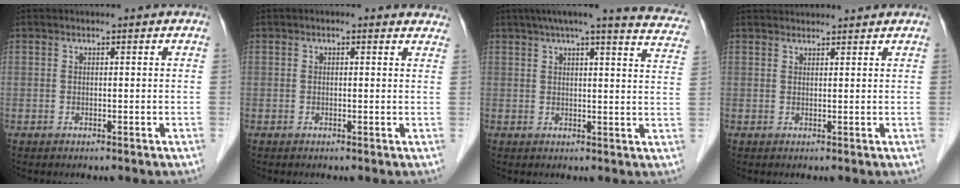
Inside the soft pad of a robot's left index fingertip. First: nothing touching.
{"total": 2.3, "force": [1.8, 1.1, 0.9], "torque": [0.000, 0.006, 0.007]}
{"total": 19.8, "force": [17.0, 2.0, 9.8], "torque": [-0.128, -0.003, 0.192]}
{"total": 4.3, "force": [4.2, 0.4, 0.6], "torque": [-0.009, 0.034, 0.065]}